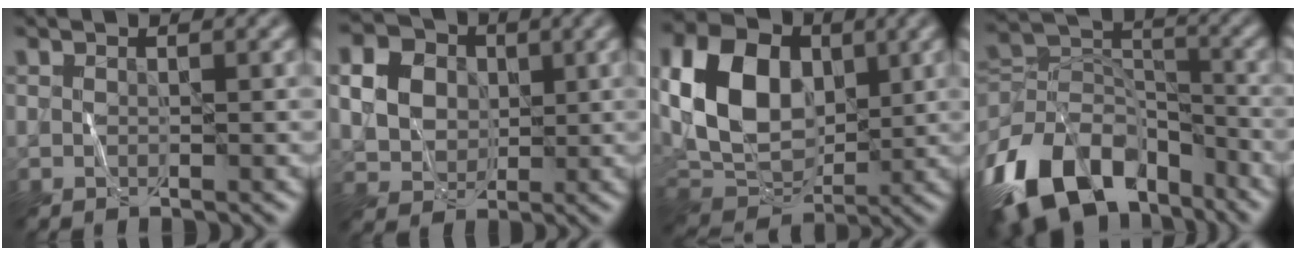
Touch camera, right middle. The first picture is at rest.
{"total": 7.2, "force": [1.6, 6.0, 3.6], "torque": [-0.087, 0.020, 0.031]}
{"total": 10.6, "force": [1.8, 7.5, 7.3], "torque": [-0.158, 0.007, 0.029]}
{"total": 13.2, "force": [-7.9, 7.8, 7.1], "torque": [-0.155, 0.004, -0.152]}